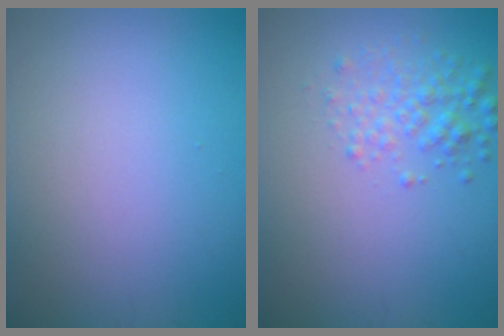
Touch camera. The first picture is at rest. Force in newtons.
{"total": 2.4, "press": 2.4, "slide": 0.1}